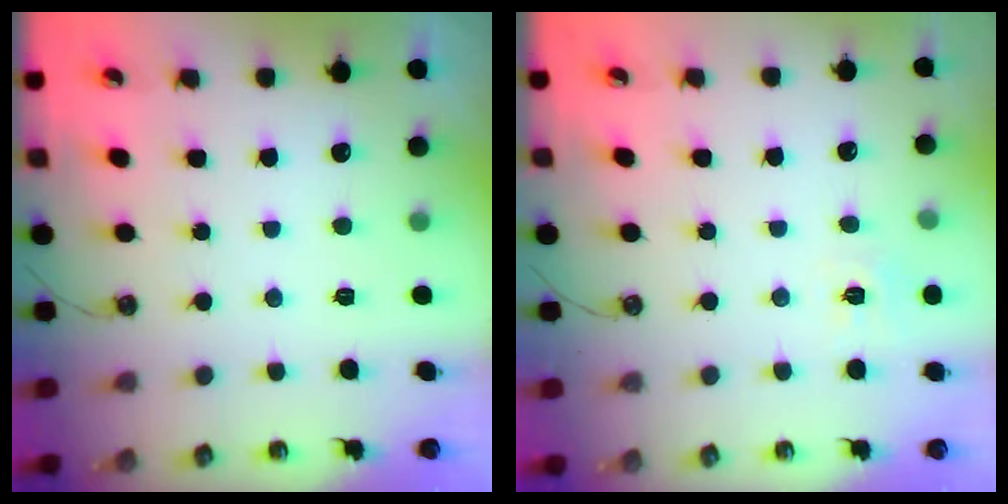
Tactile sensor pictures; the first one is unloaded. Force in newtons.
{"total": 5.9, "press": 5.9, "slide": 0.7}